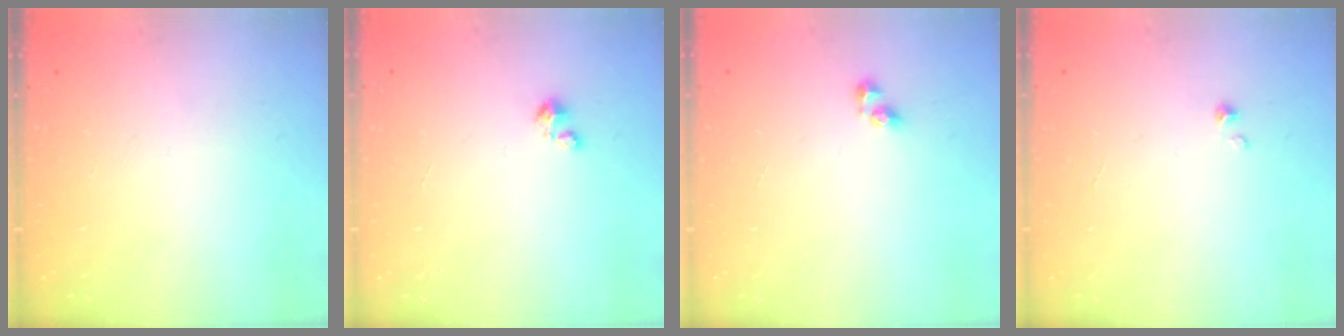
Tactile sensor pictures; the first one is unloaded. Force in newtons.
{"total": 1.8, "press": 1.8, "slide": 0.1}
{"total": 4.4, "press": 4.4, "slide": 0.1}
{"total": 0.0}